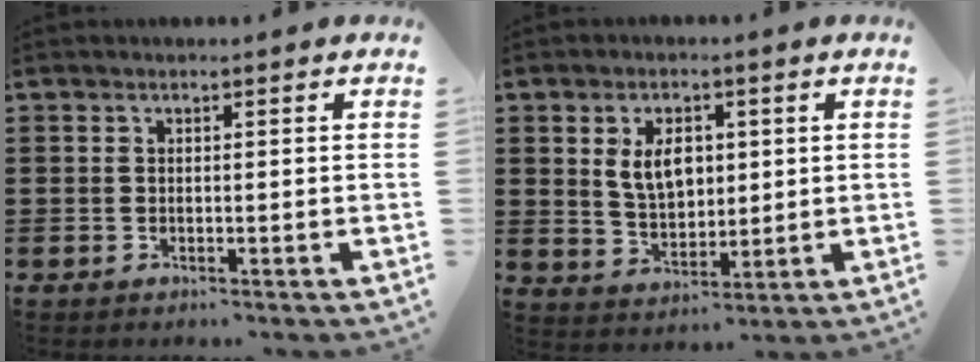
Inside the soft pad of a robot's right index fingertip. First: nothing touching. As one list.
[{"total": 6.3, "force": [1.5, 4.0, 4.5], "torque": [-0.086, 0.008, 0.022]}]